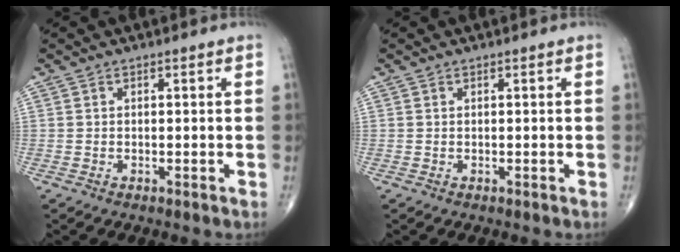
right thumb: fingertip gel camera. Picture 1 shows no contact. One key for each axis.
{"total": 0.0}